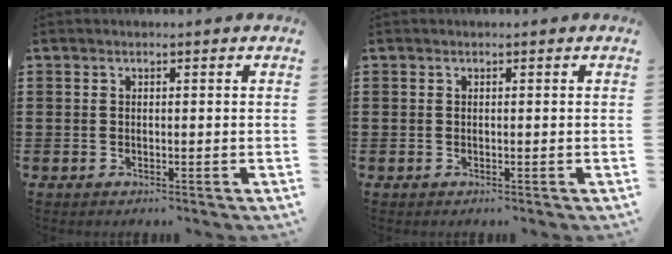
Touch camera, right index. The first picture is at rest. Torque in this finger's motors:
{"motor_torque": [-0.02, 1.12, 0.00, 0.00]}